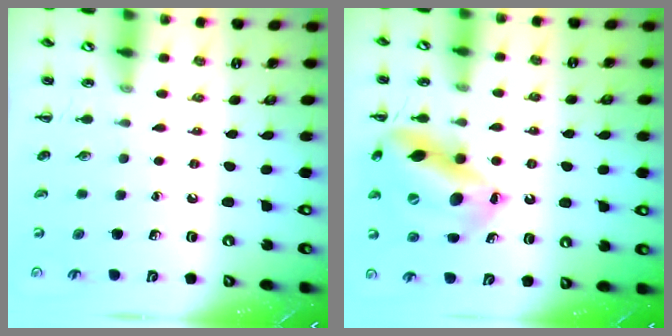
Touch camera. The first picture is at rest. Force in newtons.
{"total": 17.1, "press": 16.6, "slide": 4.1}